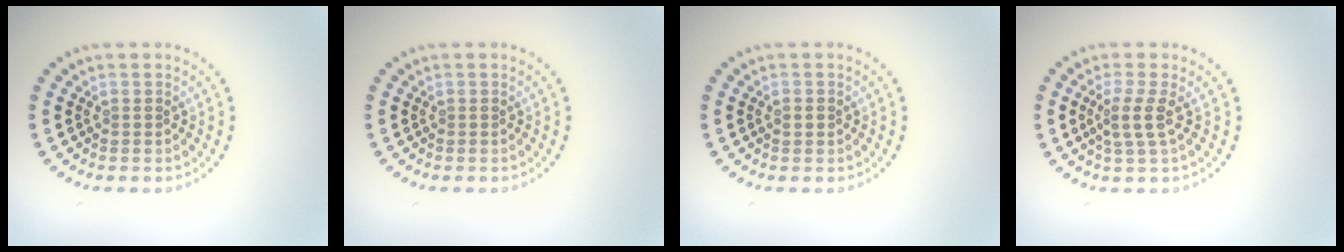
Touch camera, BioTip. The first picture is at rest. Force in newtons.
{"total": 0.0}
{"total": 1.0, "press": 1.0, "slide": 0.1}
{"total": 2.3, "press": 1.8, "slide": 1.5}